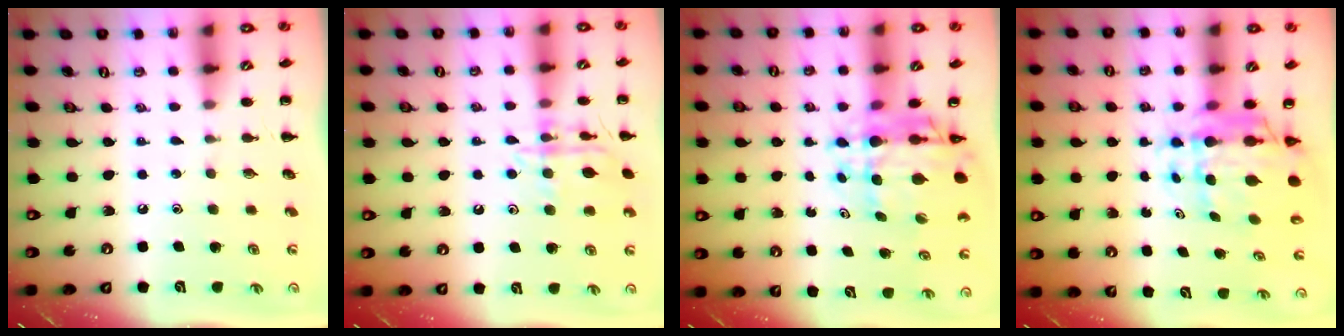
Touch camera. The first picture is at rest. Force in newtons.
{"total": 13.3, "press": 13.2, "slide": 0.9}
{"total": 9.3, "press": 8.7, "slide": 3.2}
{"total": 8.7, "press": 8.2, "slide": 3.0}